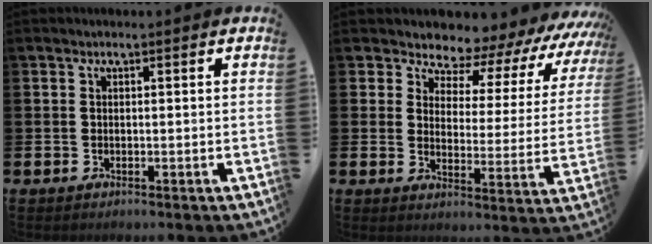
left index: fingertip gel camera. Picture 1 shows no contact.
{"total": 5.9, "force": [5.4, 2.5, 0.5], "torque": [-0.028, -0.062, 0.084]}